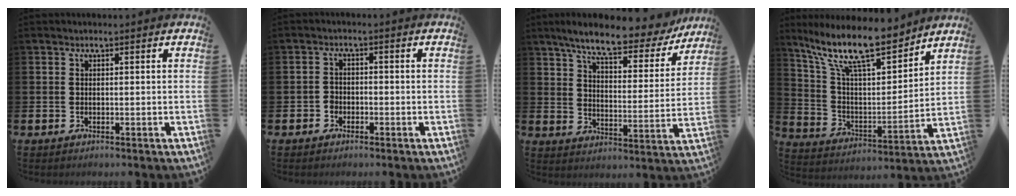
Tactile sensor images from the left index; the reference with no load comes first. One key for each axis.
{"total": 1.7, "fx": -1.2, "fy": 1.2, "fz": 0.2, "tx": -0.005, "ty": 0.003, "tz": -0.027}
{"total": 8.8, "fx": 7.7, "fy": 1.6, "fz": 4.0, "tx": -0.095, "ty": -0.045, "tz": 0.127}
{"total": 13.8, "fx": 11.1, "fy": 3.7, "fz": 7.2, "tx": -0.167, "ty": -0.063, "tz": 0.193}